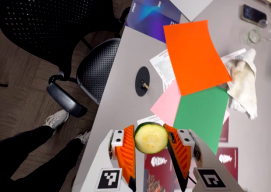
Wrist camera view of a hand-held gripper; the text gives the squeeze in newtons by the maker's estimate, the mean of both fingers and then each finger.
{"total": 11.7, "left": 12.2, "right": 11.2}